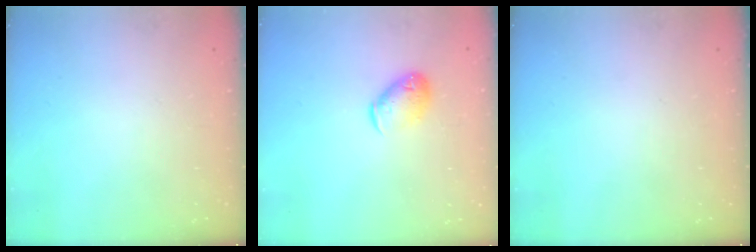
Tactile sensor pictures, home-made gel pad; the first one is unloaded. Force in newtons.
{"total": 8.2, "press": 8.1, "slide": 1.0}
{"total": 0.0}